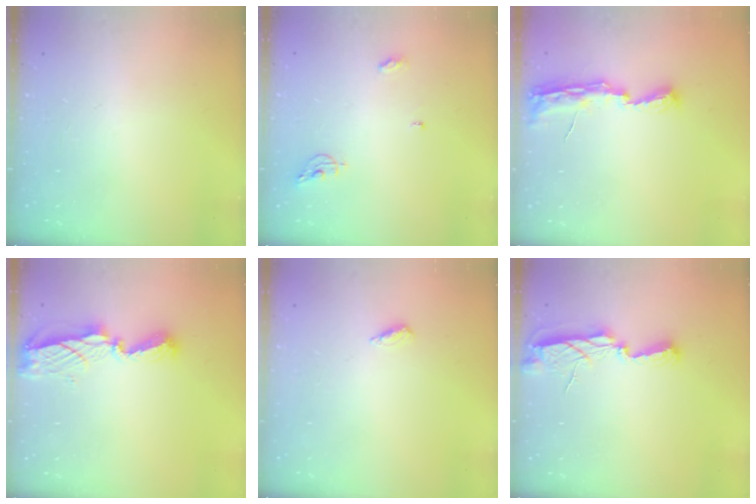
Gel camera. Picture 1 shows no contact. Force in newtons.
{"total": 6.3, "press": 6.3, "slide": 0.2}
{"total": 7.6, "press": 7.5, "slide": 0.6}
{"total": 8.5, "press": 8.5, "slide": 0.3}
{"total": 2.6, "press": 2.2, "slide": 1.3}
{"total": 7.3, "press": 7.3, "slide": 0.5}